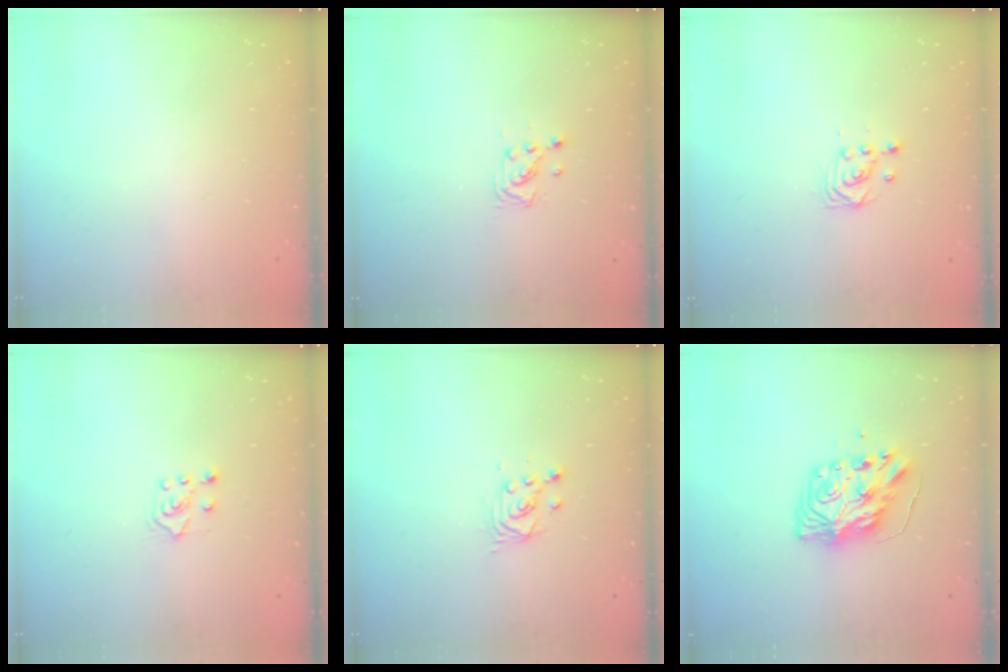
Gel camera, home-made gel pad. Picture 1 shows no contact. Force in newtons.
{"total": 2.9, "press": 2.9, "slide": 0.3}
{"total": 3.4, "press": 3.3, "slide": 0.3}
{"total": 5.5, "press": 5.5, "slide": 0.4}
{"total": 2.6, "press": 2.6, "slide": 0.1}
{"total": 9.9, "press": 9.9, "slide": 0.8}